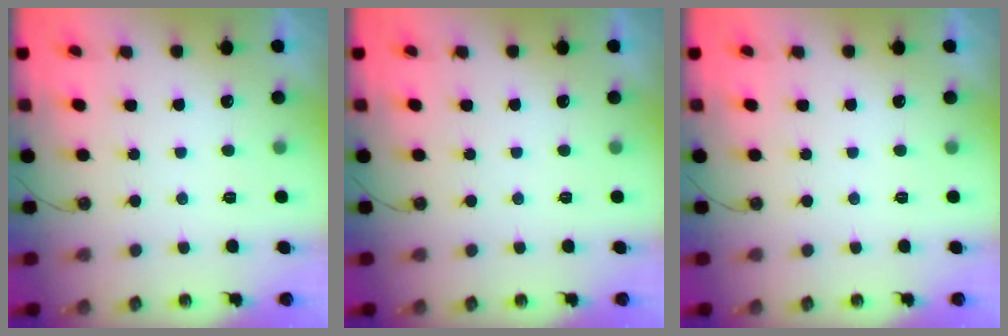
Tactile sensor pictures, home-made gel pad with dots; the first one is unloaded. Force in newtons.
{"total": 0.0}
{"total": 0.0}